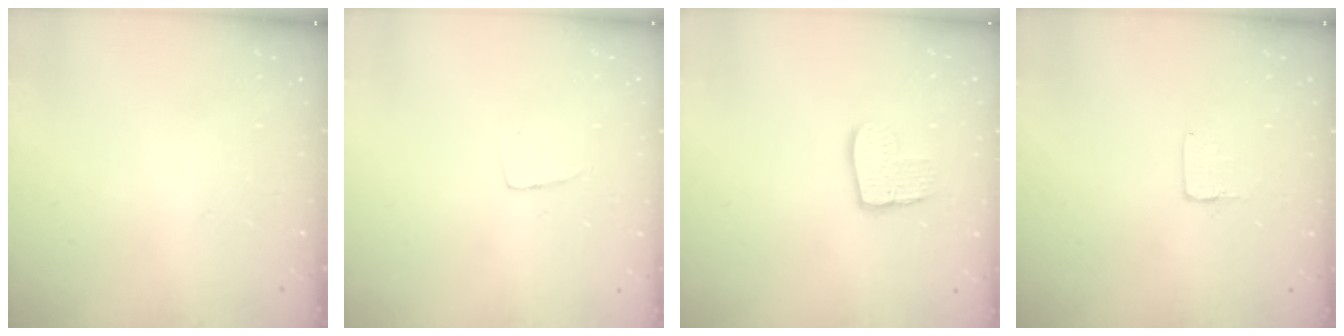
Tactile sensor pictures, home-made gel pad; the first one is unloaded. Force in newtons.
{"total": 3.5, "press": 3.5, "slide": 0.3}
{"total": 9.8, "press": 9.8, "slide": 0.9}
{"total": 1.7, "press": 1.6, "slide": 0.1}